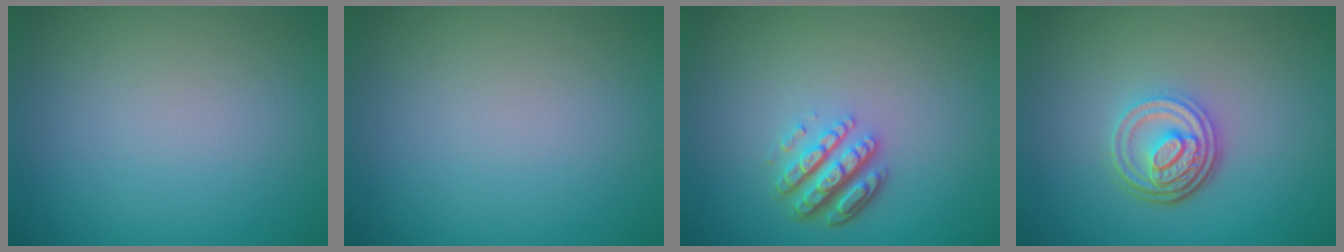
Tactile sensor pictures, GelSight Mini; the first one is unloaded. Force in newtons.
{"total": 0.0}
{"total": 4.4, "press": 3.2, "slide": 3.0}
{"total": 4.7, "press": 3.4, "slide": 3.2}